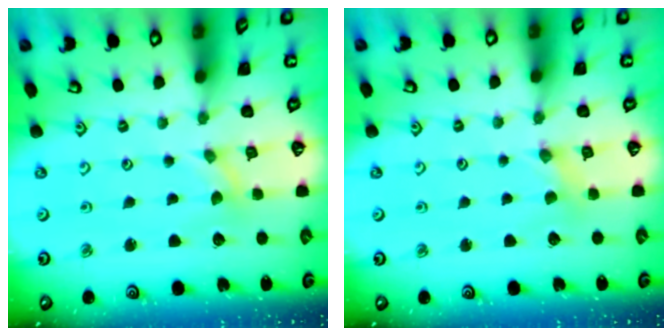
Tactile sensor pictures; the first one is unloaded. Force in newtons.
{"total": 2.8, "press": 2.8, "slide": 0.3}